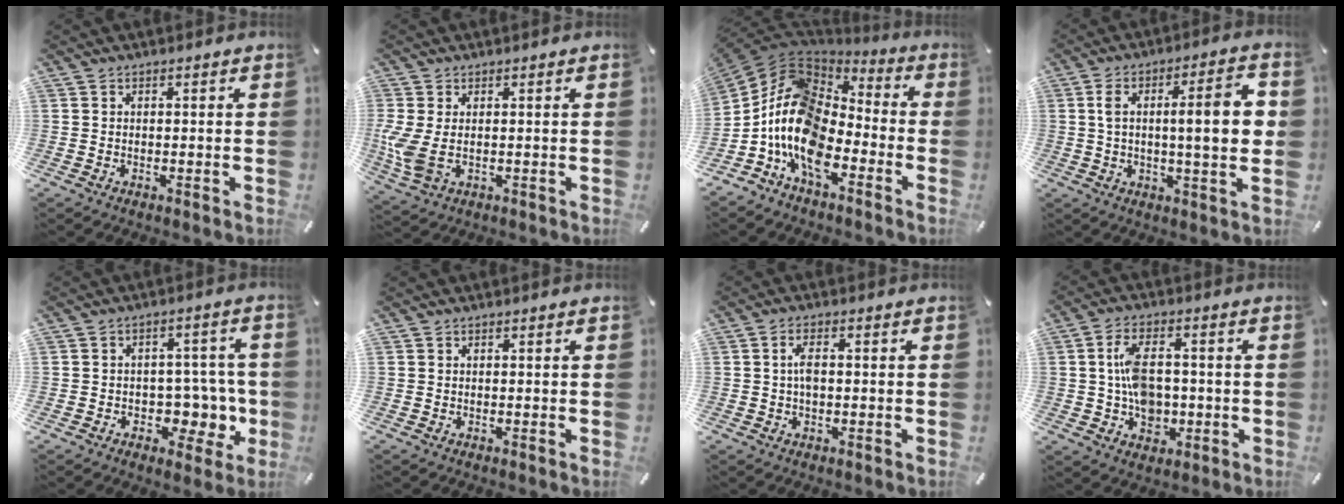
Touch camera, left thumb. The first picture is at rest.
{"total": 6.6, "force": [0.0, 3.6, 5.6], "torque": [-0.141, -0.011, 0.000]}
{"total": 16.0, "force": [-7.6, 9.7, 10.2], "torque": [-0.225, 0.022, -0.143]}
{"total": 13.8, "force": [1.1, 3.5, 13.3], "torque": [-0.200, 0.003, 0.011]}
{"total": 8.2, "force": [-1.7, 6.3, 5.0], "torque": [-0.050, 0.005, -0.027]}
{"total": 0.0}
{"total": 3.5, "force": [0.0, 1.7, 3.0], "torque": [-0.058, 0.005, -0.001]}
{"total": 9.3, "force": [-0.3, 6.8, 6.4], "torque": [-0.107, 0.008, -0.005]}